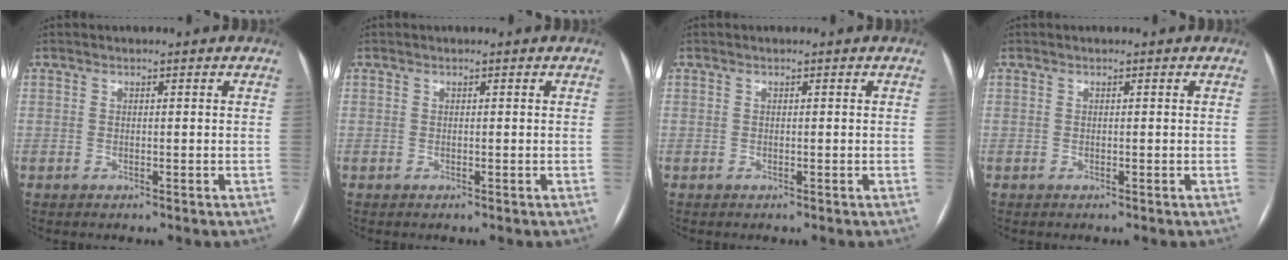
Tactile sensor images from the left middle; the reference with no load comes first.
{"total": 0.0}
{"total": 0.0}
{"total": 0.0}